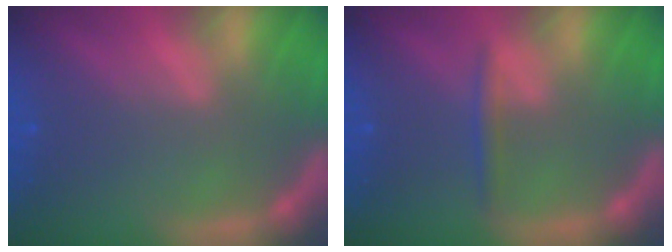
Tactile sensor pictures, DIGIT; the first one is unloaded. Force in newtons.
{"total": 1.4}